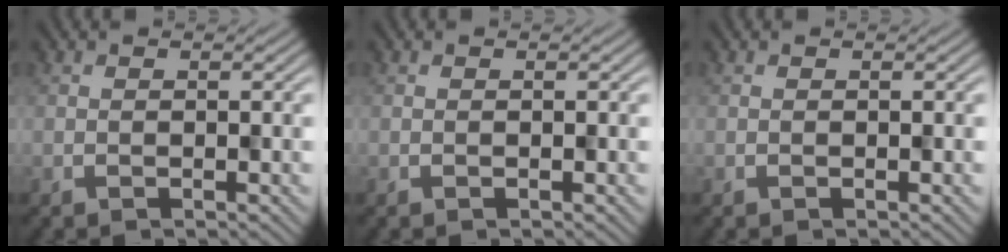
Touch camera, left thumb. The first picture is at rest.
{"total": 0.0}
{"total": 0.0}